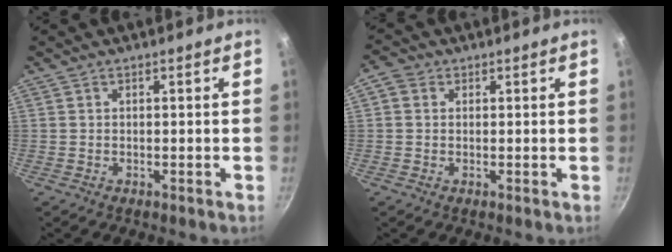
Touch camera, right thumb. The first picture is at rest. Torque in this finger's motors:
{"motor_torque": [-0.96, 0.48, -0.09, -0.37, -0.05]}